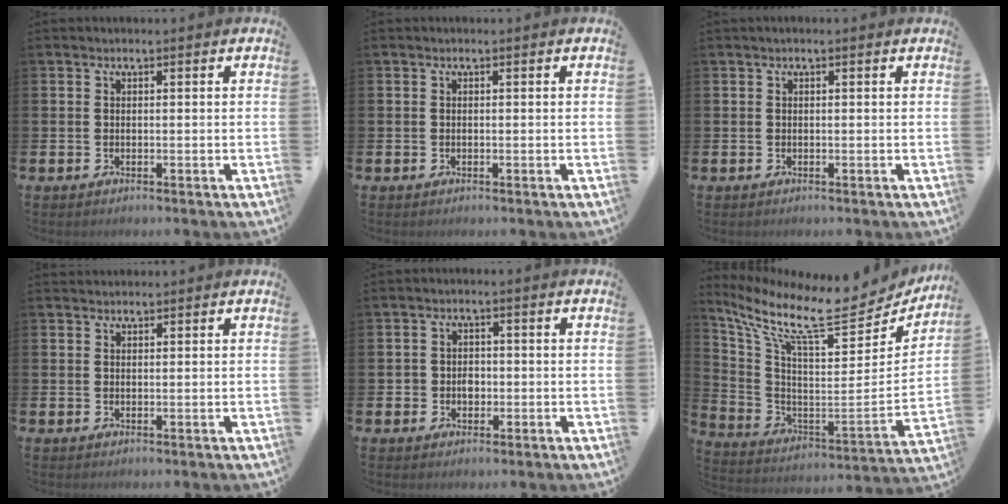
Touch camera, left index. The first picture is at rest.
{"total": 0.0}
{"total": 0.0}
{"total": 1.1, "force": [1.0, 0.4, -0.1], "torque": [0.010, 0.001, 0.018]}
{"total": 2.1, "force": [-0.4, 1.9, 0.7], "torque": [0.003, -0.002, -0.016]}
{"total": 13.0, "force": [10.4, 3.2, 7.2], "torque": [-0.164, -0.080, 0.168]}